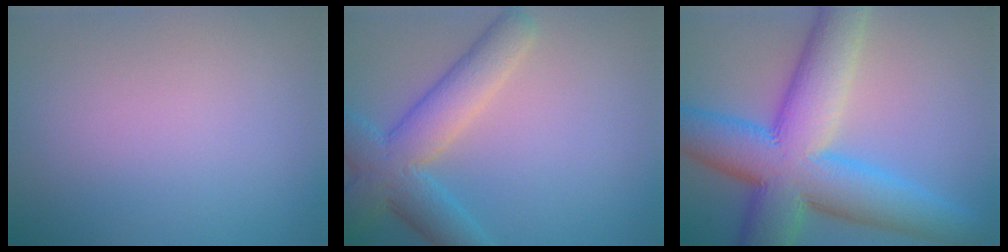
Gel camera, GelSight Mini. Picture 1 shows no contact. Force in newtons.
{"total": 6.5, "press": 6.5, "slide": 0.5}
{"total": 13.1, "press": 13.1, "slide": 0.4}